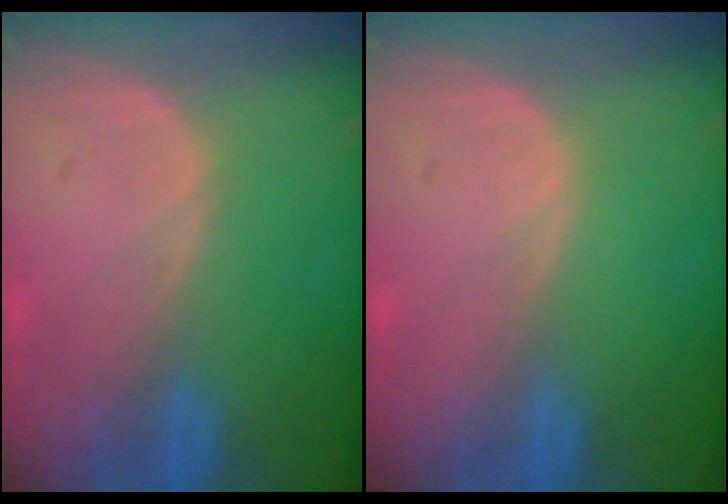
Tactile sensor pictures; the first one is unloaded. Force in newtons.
{"total": 0.0}